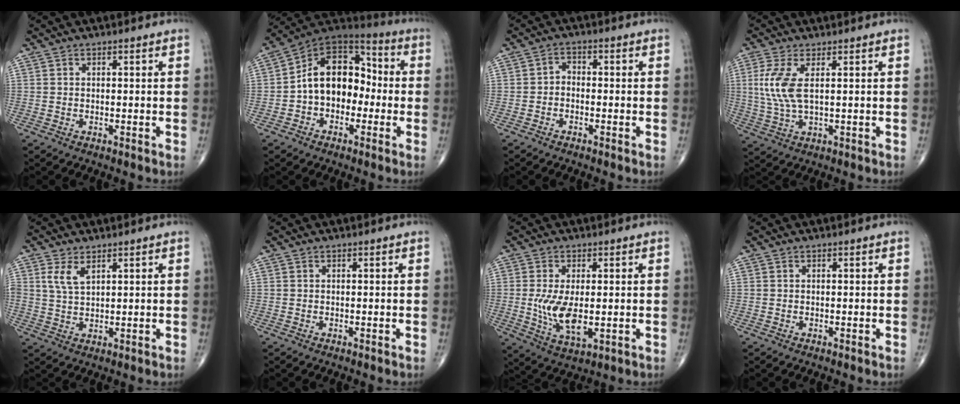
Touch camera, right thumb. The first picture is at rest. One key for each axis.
{"total": 15.0, "fx": -1.5, "fy": 10.5, "fz": 10.6, "tx": -0.134, "ty": 0.052, "tz": -0.040}
{"total": 2.1, "fx": -0.9, "fy": 1.4, "fz": 1.2, "tx": -0.010, "ty": 0.016, "tz": -0.025}
{"total": 7.2, "fx": 1.4, "fy": 2.5, "fz": 6.6, "tx": -0.169, "ty": -0.005, "tz": 0.034}
{"total": 4.0, "fx": 2.0, "fy": 1.9, "fz": 2.9, "tx": -0.057, "ty": -0.006, "tz": 0.045}
{"total": 0.0}
{"total": 8.9, "fx": -0.6, "fy": 4.0, "fz": 7.9, "tx": -0.152, "ty": -0.020, "tz": -0.001}
{"total": 0.0}